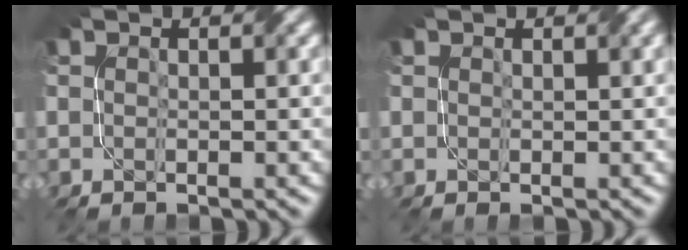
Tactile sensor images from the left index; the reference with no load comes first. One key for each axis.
{"total": 1.1, "fx": 0.9, "fy": 0.1, "fz": 0.6, "tx": -0.010, "ty": -0.001, "tz": 0.013}